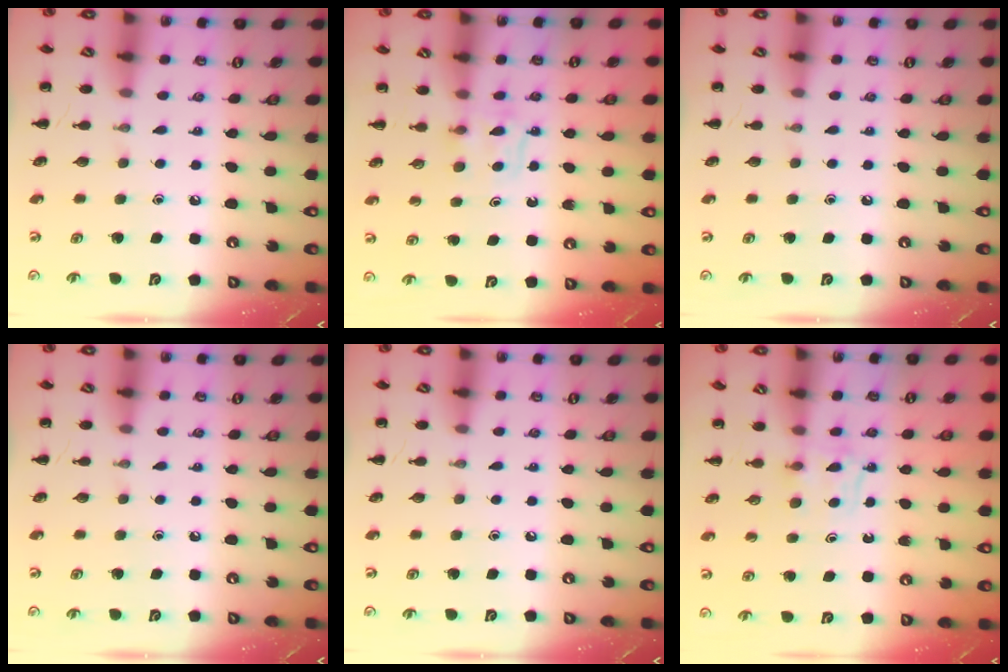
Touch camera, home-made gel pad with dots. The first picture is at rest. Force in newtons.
{"total": 4.7, "press": 4.5, "slide": 1.3}
{"total": 0.0}
{"total": 0.0}
{"total": 0.0}
{"total": 4.1, "press": 3.9, "slide": 1.4}